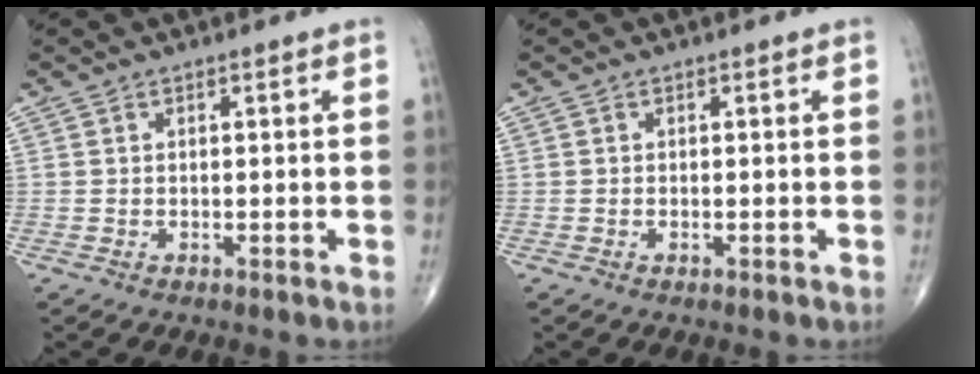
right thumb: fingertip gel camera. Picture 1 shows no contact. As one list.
[{"total": 0.0}]